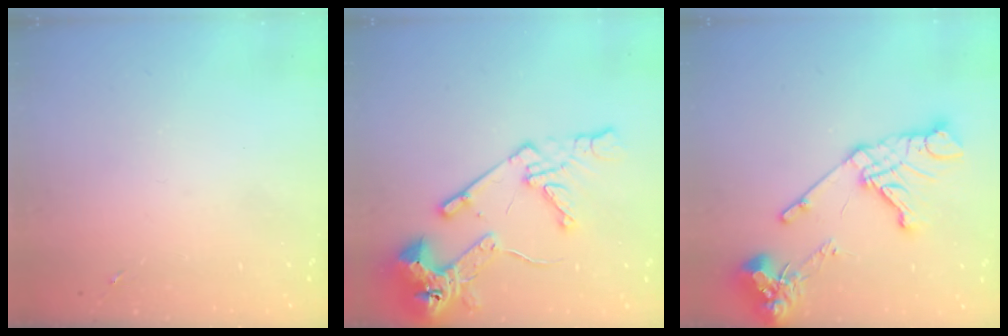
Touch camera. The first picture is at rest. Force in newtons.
{"total": 16.8, "press": 16.6, "slide": 2.2}
{"total": 16.5, "press": 16.3, "slide": 2.0}